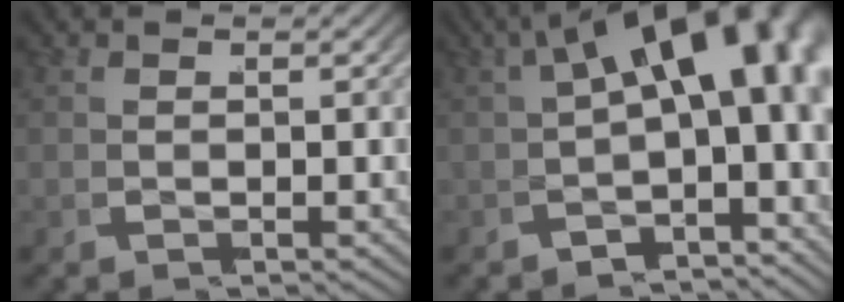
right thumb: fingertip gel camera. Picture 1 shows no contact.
{"total": 11.8, "force": [0.9, 6.5, 9.8], "torque": [-0.122, 0.008, -0.002]}